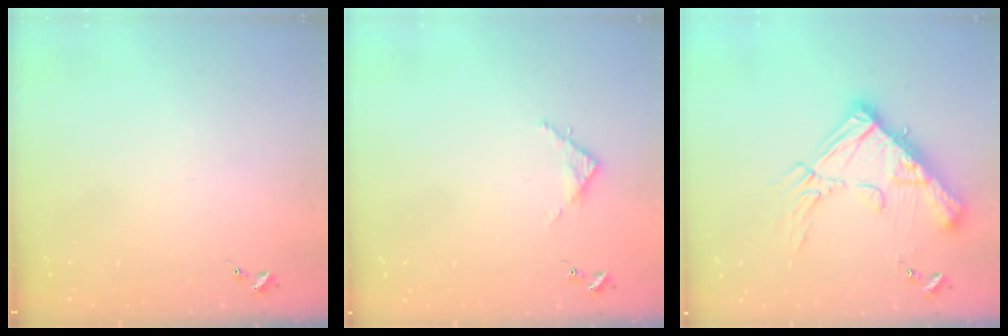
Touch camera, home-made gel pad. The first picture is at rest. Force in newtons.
{"total": 3.3, "press": 3.2, "slide": 0.3}
{"total": 20.5, "press": 20.3, "slide": 2.3}